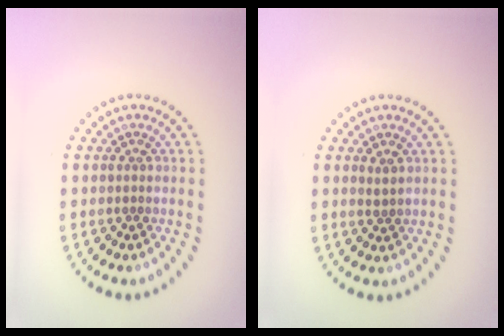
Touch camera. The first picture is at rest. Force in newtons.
{"total": 0.5, "press": 0.4, "slide": 0.3}